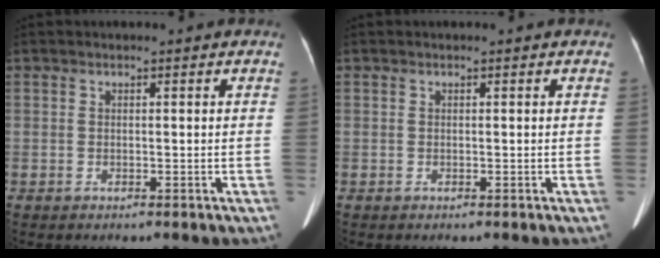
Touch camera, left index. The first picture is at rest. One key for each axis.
{"total": 0.0}